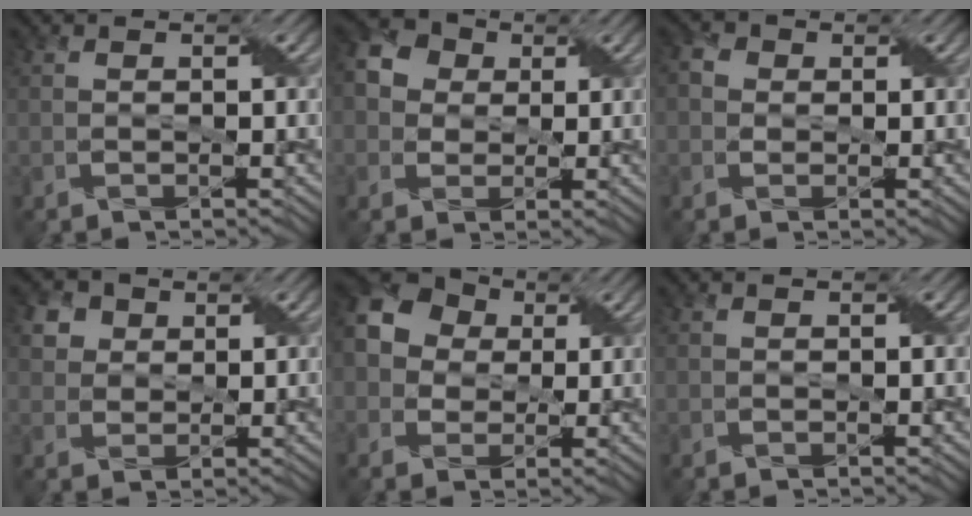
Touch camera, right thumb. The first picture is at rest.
{"total": 5.7, "force": [1.2, 5.0, 2.6], "torque": [-0.085, 0.014, 0.008]}
{"total": 2.2, "force": [0.2, 2.0, 0.8], "torque": [-0.022, 0.007, -0.005]}
{"total": 4.3, "force": [2.1, 3.5, 1.4], "torque": [-0.055, -0.004, 0.042]}
{"total": 10.7, "force": [2.0, 9.2, 4.9], "torque": [-0.149, 0.035, 0.011]}
{"total": 0.0}